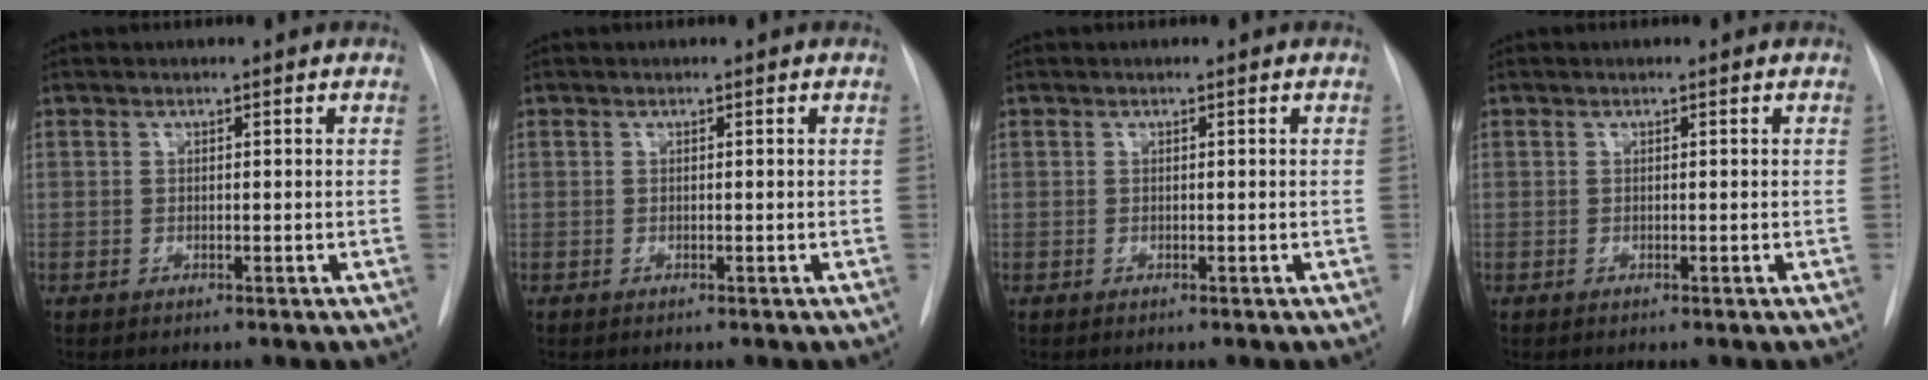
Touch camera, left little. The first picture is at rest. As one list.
[{"total": 0.0}, {"total": 0.0}, {"total": 0.0}]